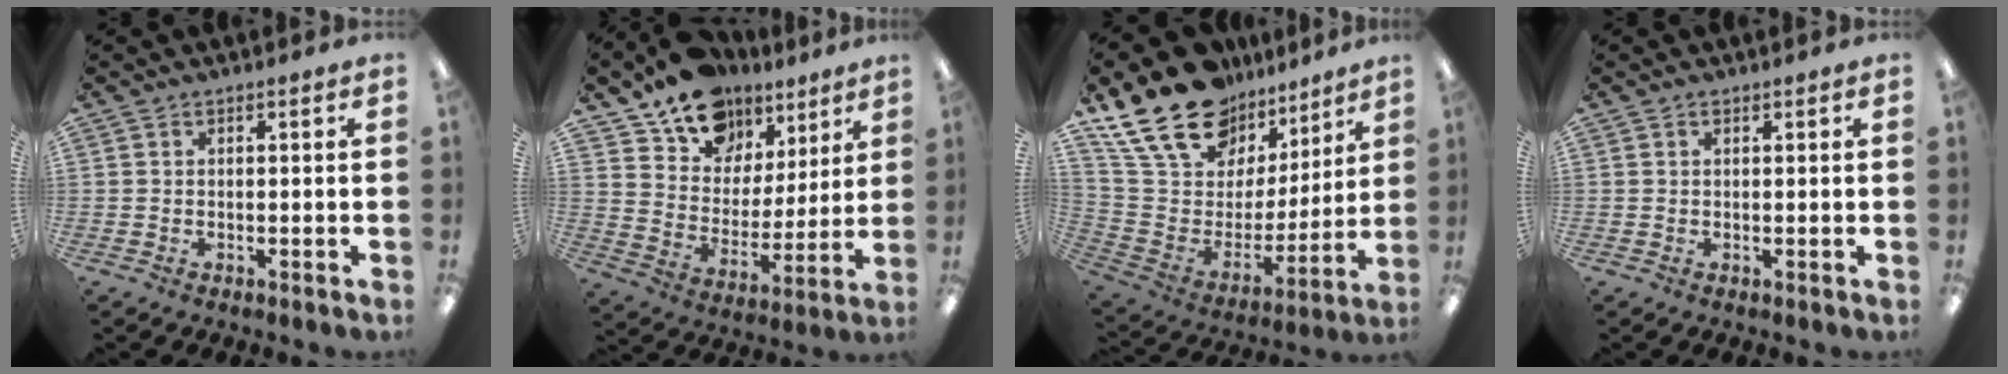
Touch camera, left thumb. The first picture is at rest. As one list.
[{"total": 13.9, "force": [10.7, 8.2, 3.4], "torque": [-0.075, -0.075, 0.201]}, {"total": 22.1, "force": [15.9, 12.3, 9.2], "torque": [-0.179, -0.101, 0.299]}, {"total": 0.5, "force": [0.4, 0.3, 0.2], "torque": [-0.005, 0.002, 0.007]}]